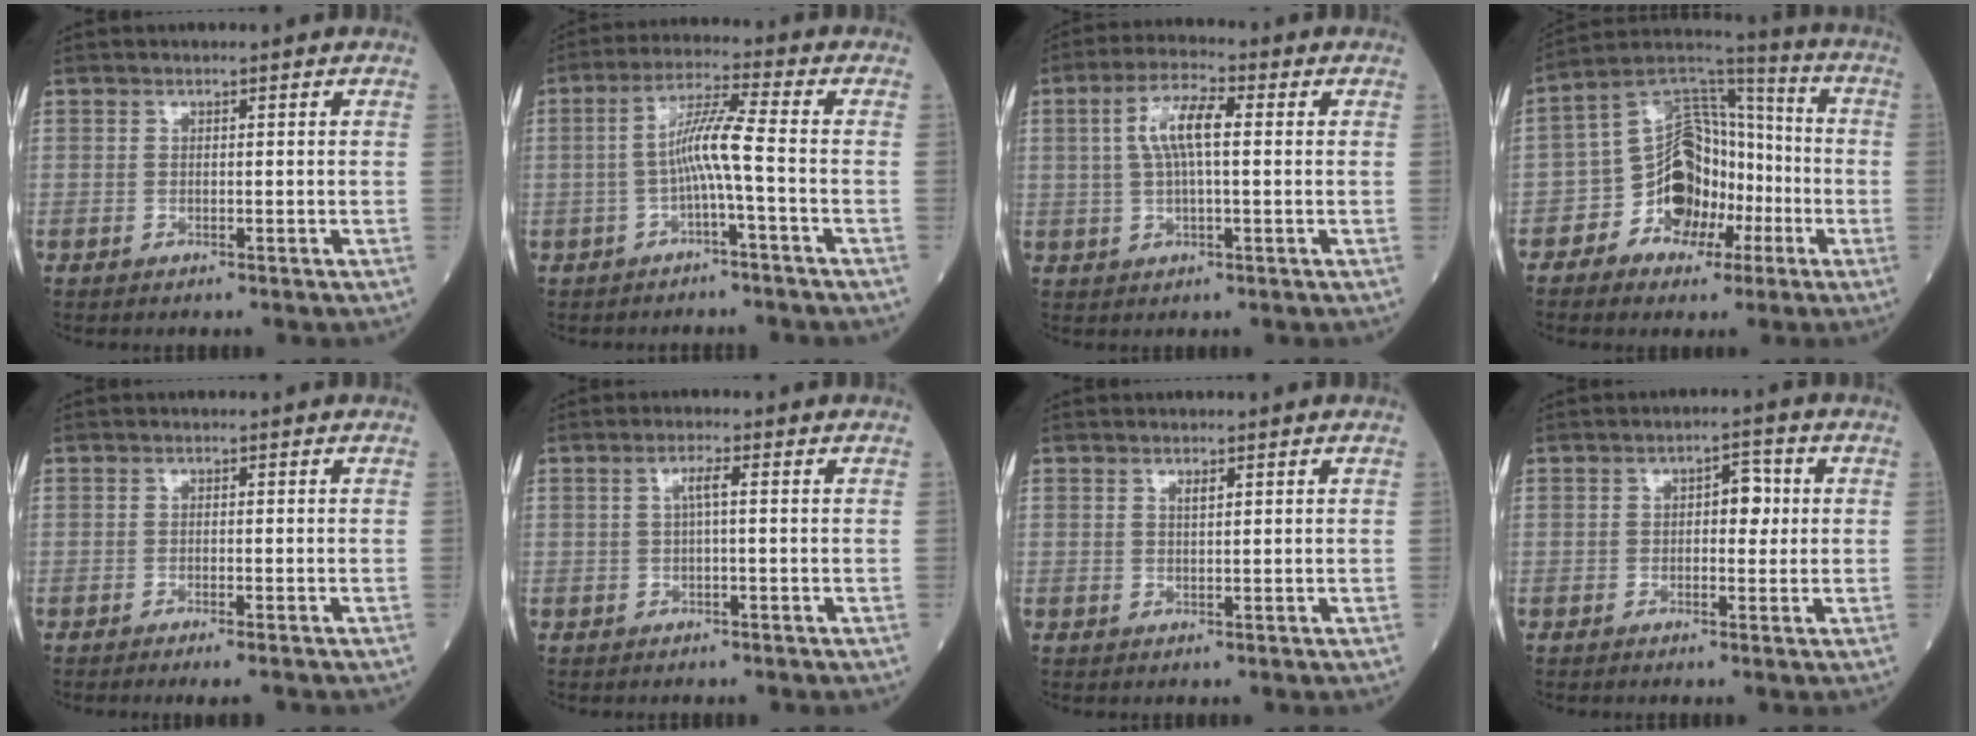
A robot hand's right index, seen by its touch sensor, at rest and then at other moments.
{"total": 6.2, "force": [-1.4, -0.6, 6.0], "torque": [-0.117, 0.018, -0.025]}
{"total": 7.0, "force": [1.2, 1.7, 6.6], "torque": [-0.135, 0.018, 0.022]}
{"total": 12.4, "force": [-4.6, 8.9, 7.3], "torque": [-0.131, 0.038, -0.076]}
{"total": 2.4, "force": [-1.9, 0.0, 1.5], "torque": [-0.018, -0.006, -0.026]}
{"total": 2.0, "force": [0.3, 0.2, 1.9], "torque": [-0.038, 0.004, 0.004]}
{"total": 0.9, "force": [0.6, 0.2, 0.7], "torque": [-0.016, -0.002, 0.012]}
{"total": 3.8, "force": [0.5, 2.0, 3.2], "torque": [-0.044, 0.014, 0.005]}